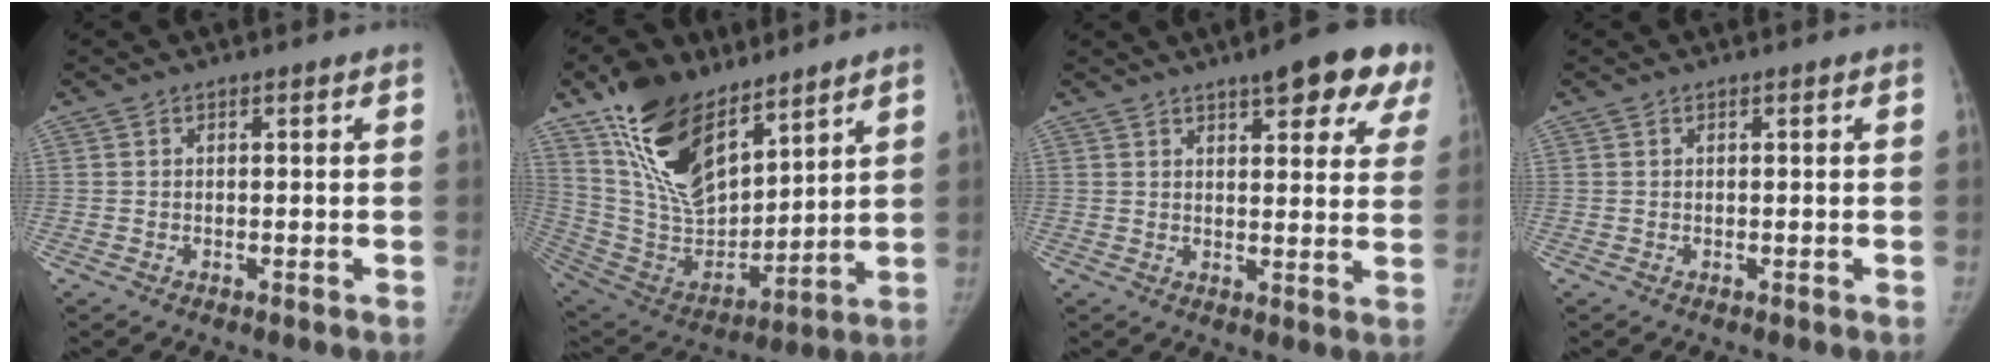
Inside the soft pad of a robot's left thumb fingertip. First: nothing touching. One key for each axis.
{"total": 22.8, "fx": 14.4, "fy": 11.0, "fz": 13.8, "tx": -0.217, "ty": -0.063, "tz": 0.277}
{"total": 14.8, "fx": 9.0, "fy": 4.5, "fz": 10.9, "tx": -0.109, "ty": -0.027, "tz": 0.104}
{"total": 0.0}